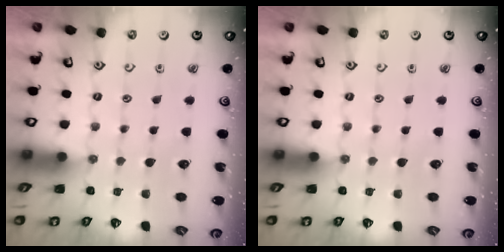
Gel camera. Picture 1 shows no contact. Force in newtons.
{"total": 0.0}